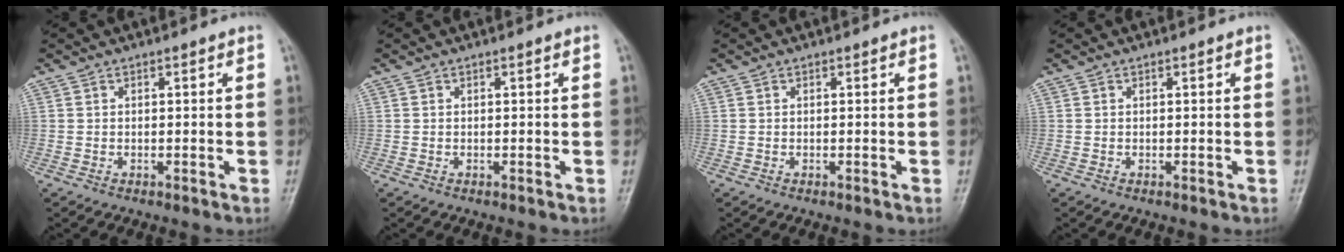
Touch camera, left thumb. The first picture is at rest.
{"total": 0.0}
{"total": 0.0}
{"total": 0.0}